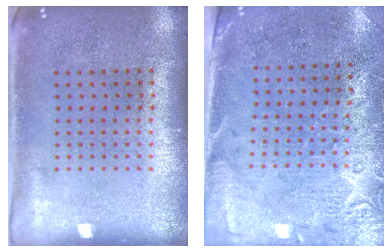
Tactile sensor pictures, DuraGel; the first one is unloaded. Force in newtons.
{"total": 2.7, "press": 2.4, "slide": 1.4}